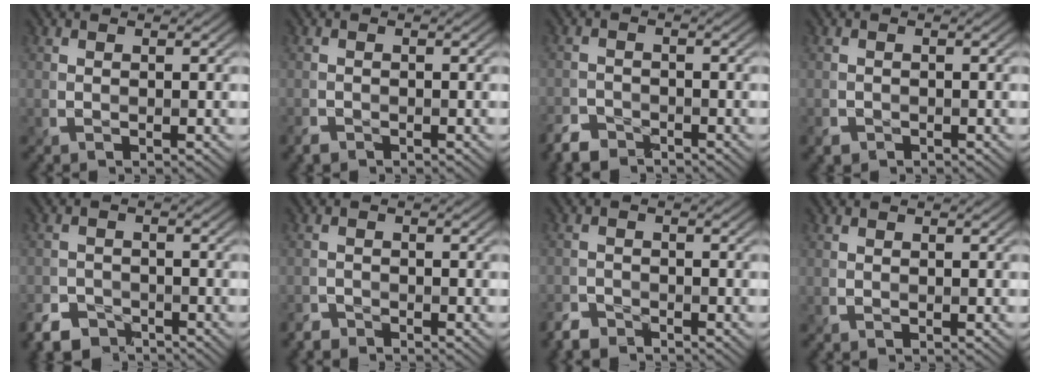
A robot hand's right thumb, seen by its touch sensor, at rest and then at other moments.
{"total": 1.4, "force": [-1.2, 0.7, 0.3], "torque": [-0.013, -0.009, -0.023]}
{"total": 3.1, "force": [-2.9, 0.9, 0.4], "torque": [-0.008, -0.007, -0.064]}
{"total": 1.3, "force": [-0.9, 0.9, 0.1], "torque": [-0.008, -0.007, -0.017]}
{"total": 3.9, "force": [-3.4, 1.8, 0.7], "torque": [-0.012, -0.009, -0.068]}
{"total": 1.8, "force": [-1.8, 0.3, -0.2], "torque": [0.004, -0.004, -0.038]}
{"total": 2.6, "force": [-2.5, 0.5, 0.1], "torque": [-0.003, -0.006, -0.056]}
{"total": 0.0}